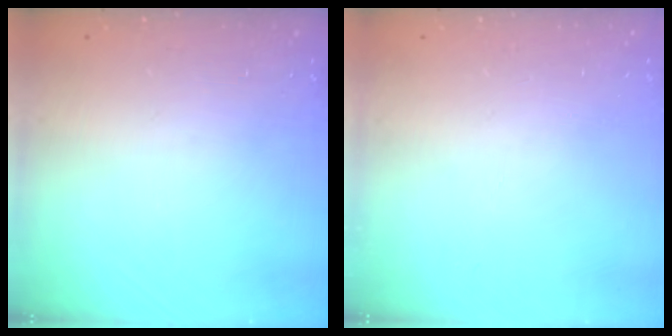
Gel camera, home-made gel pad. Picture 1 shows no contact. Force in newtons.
{"total": 0.0}